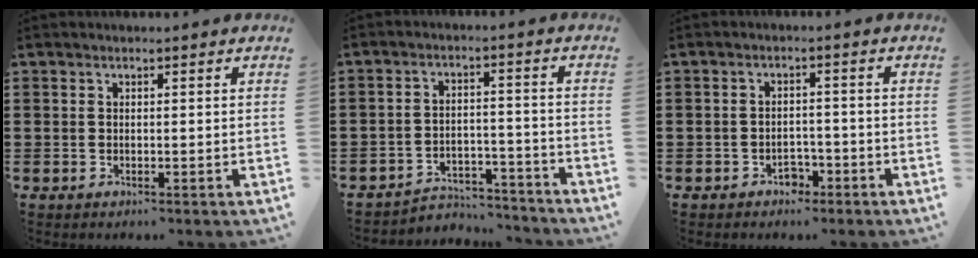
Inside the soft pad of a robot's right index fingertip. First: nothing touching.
{"total": 4.7, "force": [-4.5, 1.0, 0.7], "torque": [-0.015, 0.010, -0.091]}
{"total": 2.4, "force": [-1.9, 1.3, 0.8], "torque": [-0.019, -0.001, -0.039]}